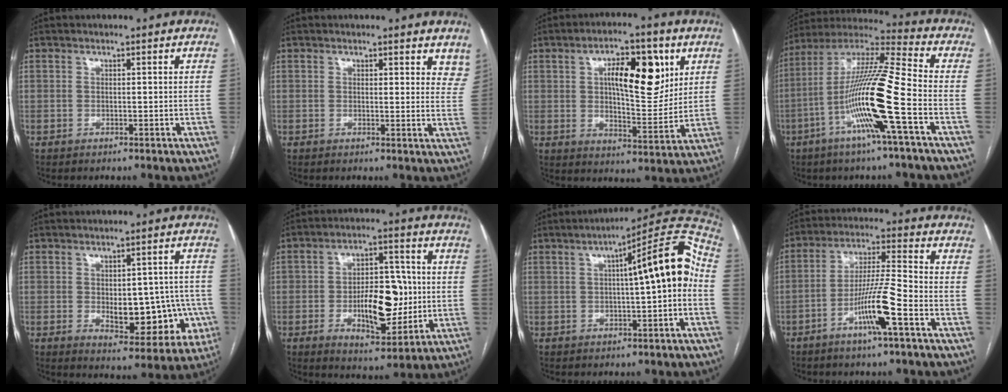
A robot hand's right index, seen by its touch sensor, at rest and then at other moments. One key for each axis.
{"total": 6.2, "fx": 5.2, "fy": 2.6, "fz": 2.2, "tx": -0.001, "ty": -0.013, "tz": 0.043}
{"total": 13.1, "fx": 4.6, "fy": 4.7, "fz": 11.4, "tx": -0.173, "ty": 0.013, "tz": 0.074}
{"total": 17.1, "fx": -5.3, "fy": -0.8, "fz": 16.3, "tx": -0.319, "ty": -0.002, "tz": -0.109}
{"total": 11.8, "fx": -2.5, "fy": 6.1, "fz": 9.7, "tx": -0.109, "ty": 0.022, "tz": -0.013}
{"total": 12.3, "fx": -1.5, "fy": 5.5, "fz": 10.9, "tx": -0.176, "ty": 0.012, "tz": -0.014}
{"total": 12.3, "fx": 0.6, "fy": 1.4, "fz": 12.2, "tx": -0.167, "ty": 0.040, "tz": 0.005}
{"total": 12.2, "fx": -5.5, "fy": -1.3, "fz": 10.8, "tx": -0.211, "ty": 0.000, "tz": -0.105}